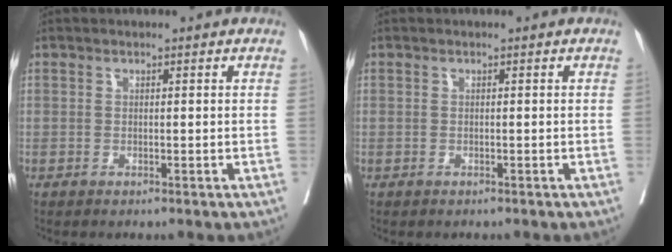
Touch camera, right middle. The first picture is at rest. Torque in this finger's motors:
{"motor_torque": [0.32, -0.59, -0.01, 0.00]}